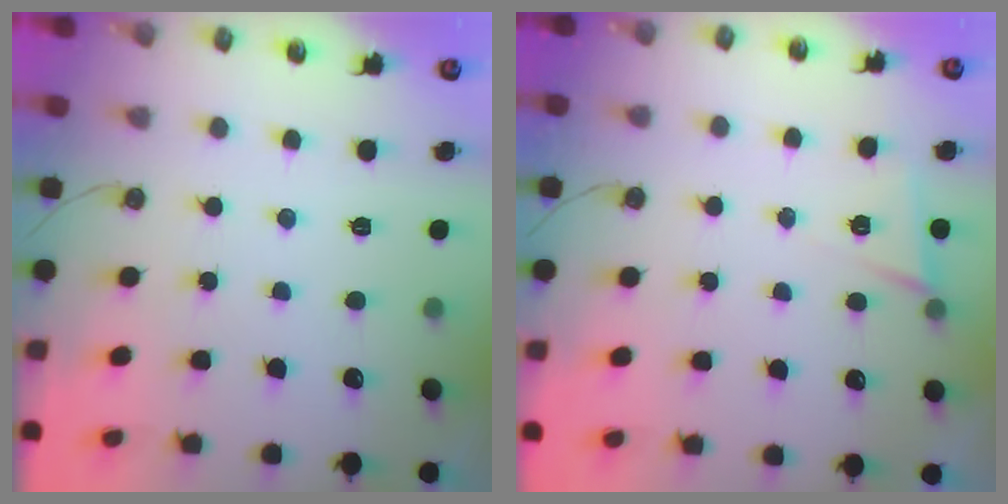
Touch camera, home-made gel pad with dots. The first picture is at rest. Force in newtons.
{"total": 5.0, "press": 3.2, "slide": 3.9}